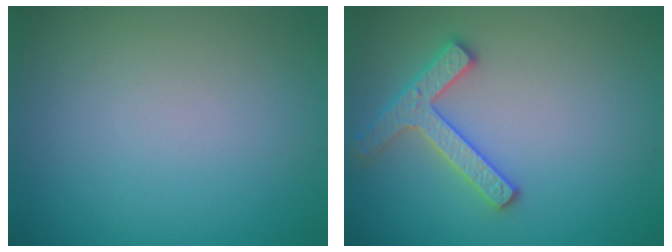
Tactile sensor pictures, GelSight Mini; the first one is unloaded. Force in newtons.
{"total": 2.8, "press": 2.8, "slide": 0.3}